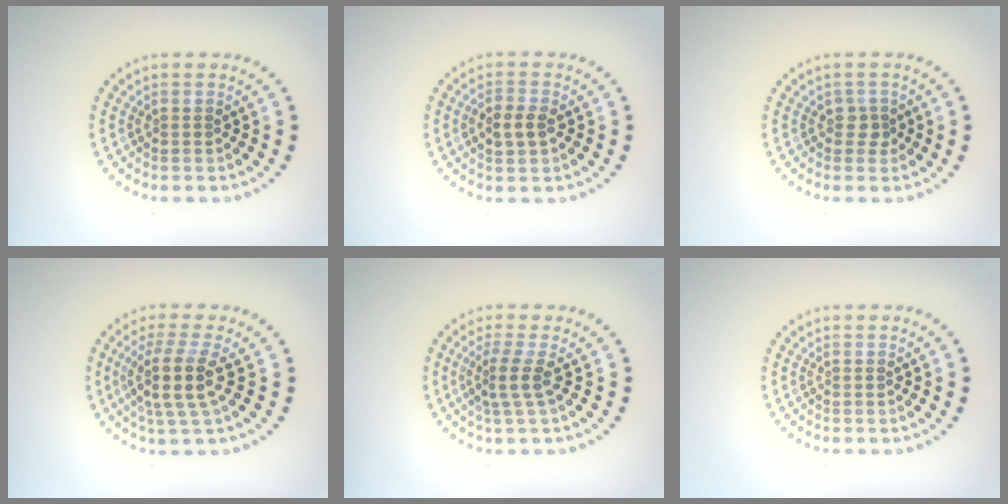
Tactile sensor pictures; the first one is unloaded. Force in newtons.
{"total": 2.2, "press": 2.2, "slide": 0.3}
{"total": 1.3, "press": 1.1, "slide": 0.7}
{"total": 3.7, "press": 3.0, "slide": 2.2}
{"total": 2.2, "press": 1.5, "slide": 1.7}
{"total": 0.0}